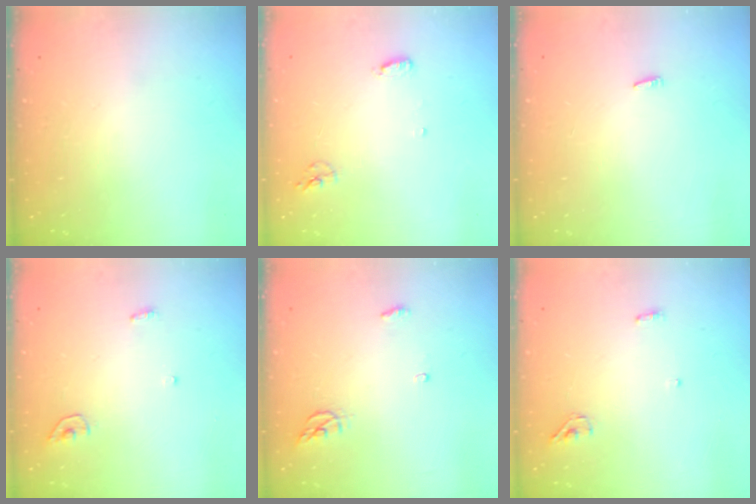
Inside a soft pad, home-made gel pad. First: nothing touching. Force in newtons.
{"total": 5.4, "press": 5.3, "slide": 1.1}
{"total": 1.8, "press": 1.7, "slide": 0.6}
{"total": 3.5, "press": 3.5, "slide": 0.3}
{"total": 4.0, "press": 3.9, "slide": 0.4}
{"total": 3.4, "press": 3.3, "slide": 1.0}